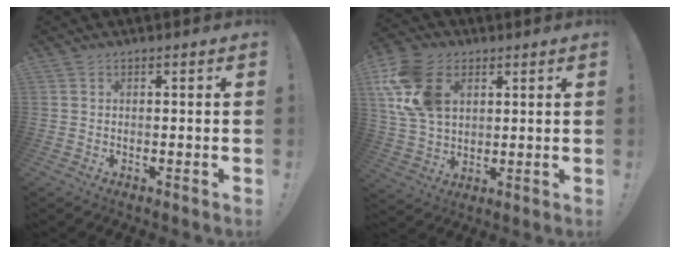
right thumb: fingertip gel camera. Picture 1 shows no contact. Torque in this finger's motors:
{"motor_torque": [1.37, 3.49, 1.90, 0.55, 0.23]}